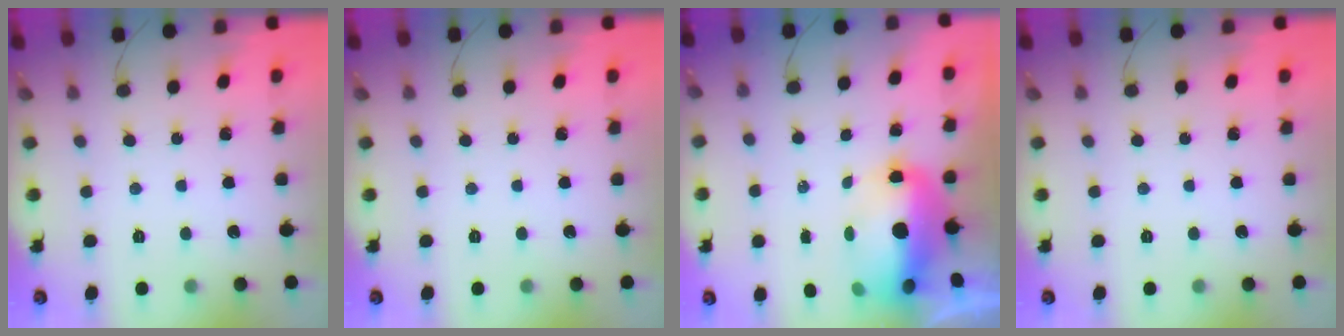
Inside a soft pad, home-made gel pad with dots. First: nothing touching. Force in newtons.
{"total": 0.0}
{"total": 10.8, "press": 10.3, "slide": 3.4}
{"total": 0.0}